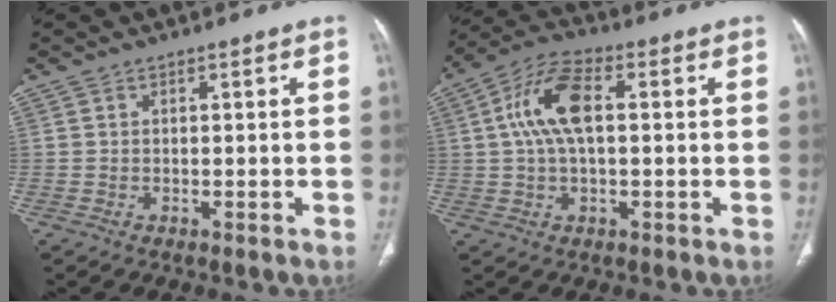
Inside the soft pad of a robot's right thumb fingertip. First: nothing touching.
{"total": 10.8, "force": [1.6, 5.2, 9.3], "torque": [-0.191, 0.028, 0.025]}